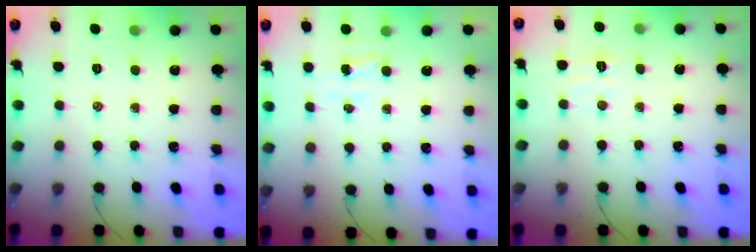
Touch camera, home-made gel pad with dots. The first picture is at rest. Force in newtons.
{"total": 3.6, "press": 3.5, "slide": 1.0}
{"total": 5.4, "press": 5.2, "slide": 1.4}